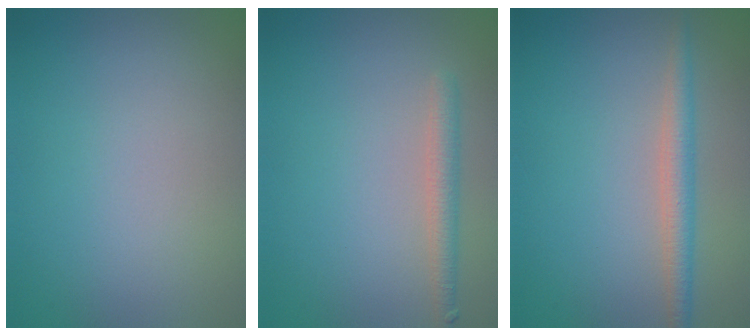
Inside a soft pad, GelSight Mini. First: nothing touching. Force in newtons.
{"total": 1.8, "press": 1.8, "slide": 0.1}
{"total": 2.4, "press": 2.4, "slide": 0.1}